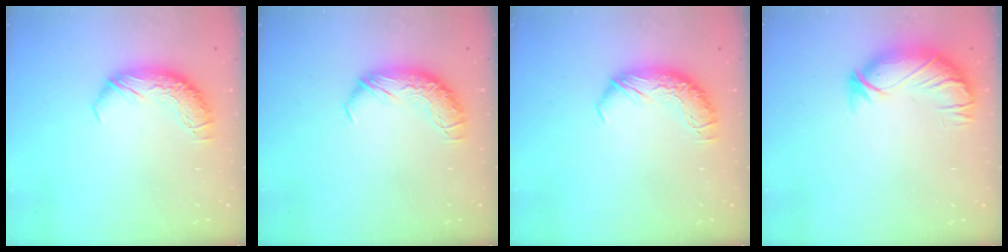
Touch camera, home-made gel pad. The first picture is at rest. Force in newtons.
{"total": 0.0}
{"total": 0.0}
{"total": 3.6, "press": 2.1, "slide": 3.0}